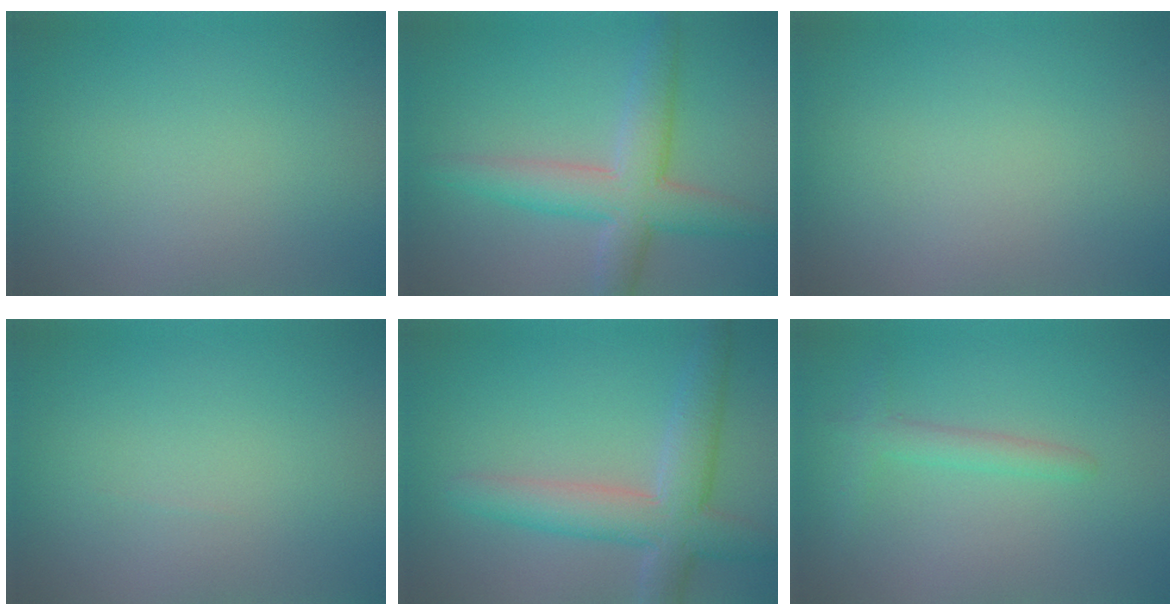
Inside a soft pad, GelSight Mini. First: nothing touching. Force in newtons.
{"total": 5.3, "press": 5.3, "slide": 0.3}
{"total": 0.0}
{"total": 0.0}
{"total": 5.5, "press": 5.5, "slide": 0.3}
{"total": 2.0, "press": 1.9, "slide": 0.2}